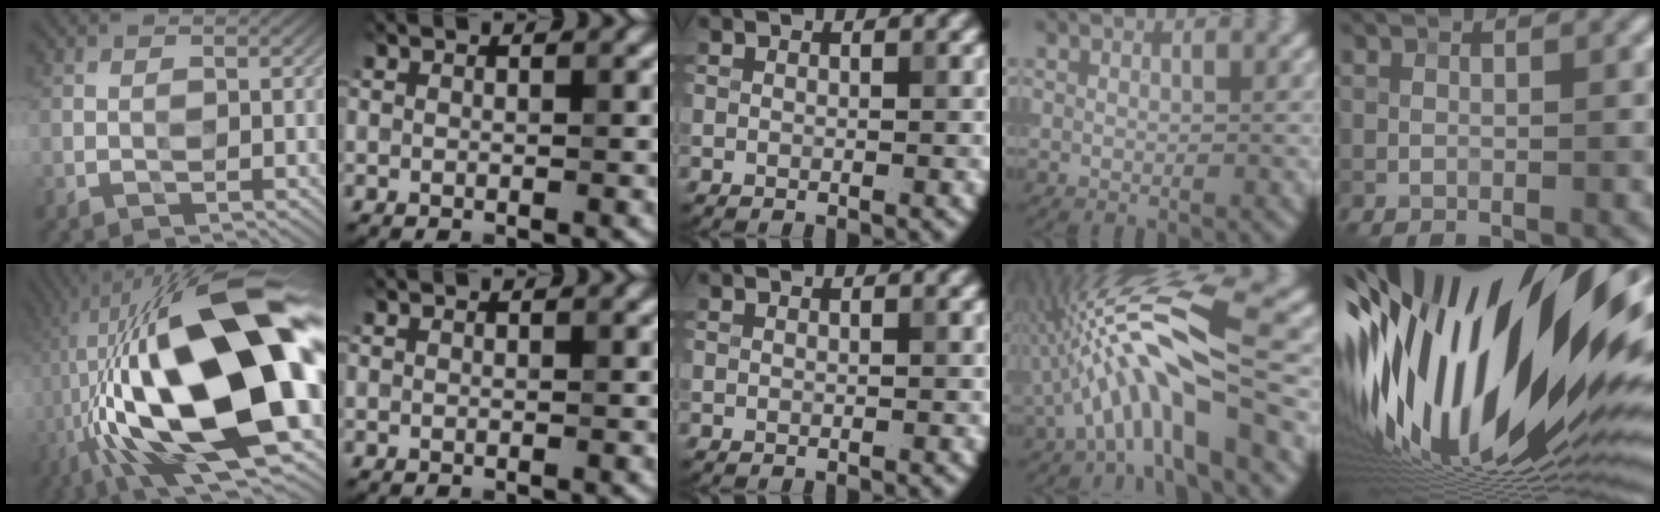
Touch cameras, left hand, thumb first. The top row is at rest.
{"thumb": {"total": 21.9, "force": [-1.6, 7.8, 20.4], "torque": [-0.377, 0.018, -0.022]}, "ring": {"total": 10.9, "force": [-2.3, 2.4, 10.4], "torque": [-0.187, 0.027, -0.044]}, "little": {"total": 21.8, "force": [3.5, 9.1, 19.5], "torque": [-0.365, -0.035, 0.054]}}